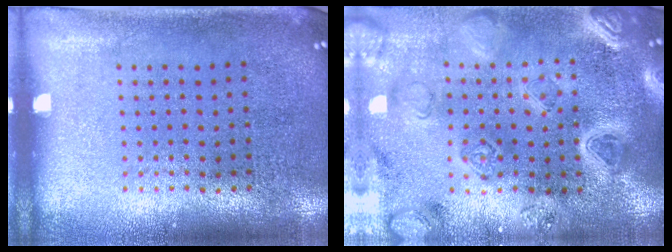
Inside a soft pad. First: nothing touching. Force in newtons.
{"total": 4.1, "press": 3.7, "slide": 1.7}